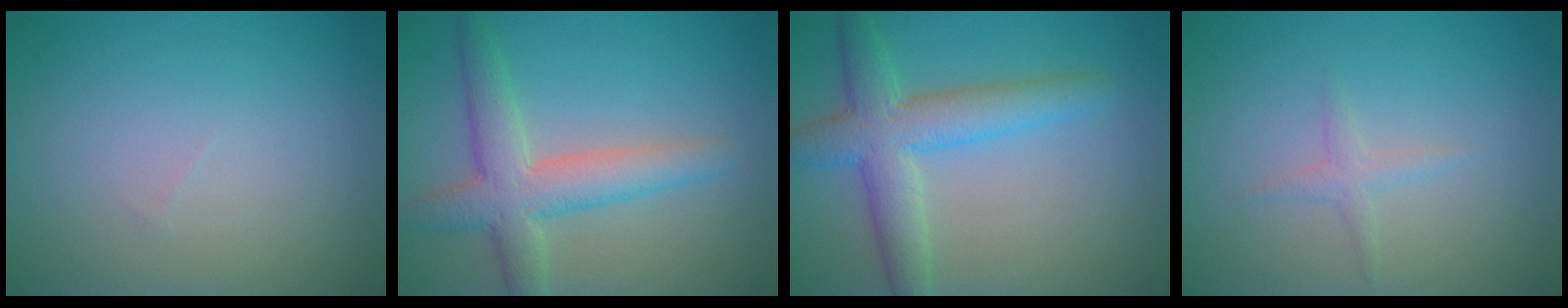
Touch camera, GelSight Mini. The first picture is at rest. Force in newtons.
{"total": 5.2, "press": 5.1, "slide": 0.4}
{"total": 5.5, "press": 5.5, "slide": 0.3}
{"total": 1.1, "press": 1.1, "slide": 0.0}